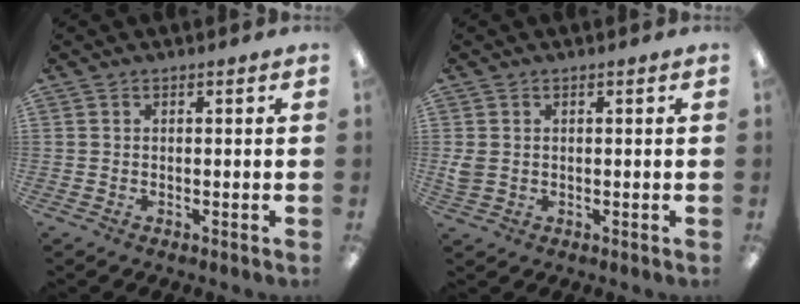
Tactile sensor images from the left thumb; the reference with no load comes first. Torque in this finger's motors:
{"motor_torque": [-0.09, 0.14, 0.12, -0.14, 0.02]}